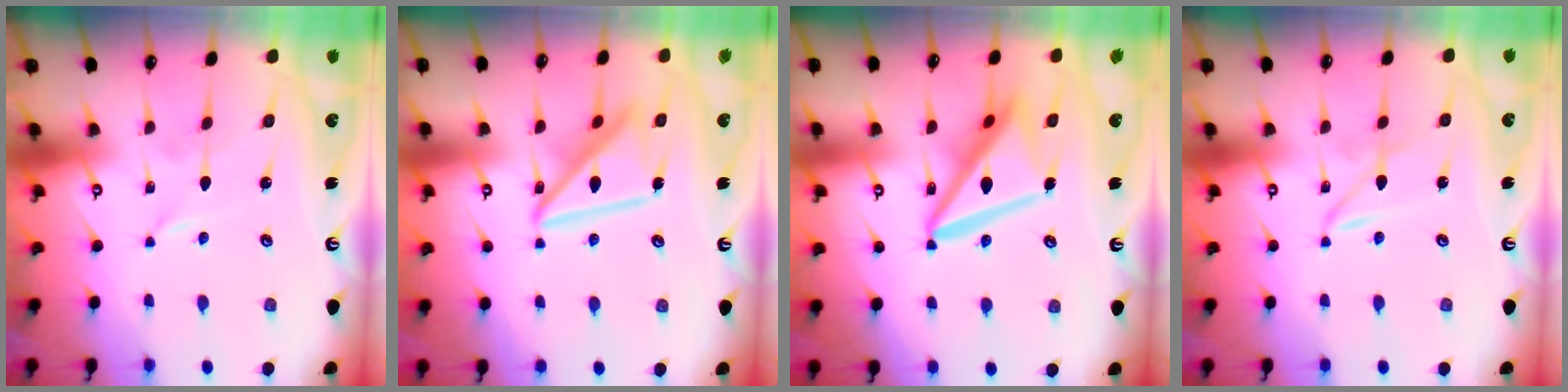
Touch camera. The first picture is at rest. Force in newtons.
{"total": 14.7, "press": 14.6, "slide": 1.6}
{"total": 16.1, "press": 16.0, "slide": 1.8}
{"total": 2.6, "press": 2.6, "slide": 0.2}